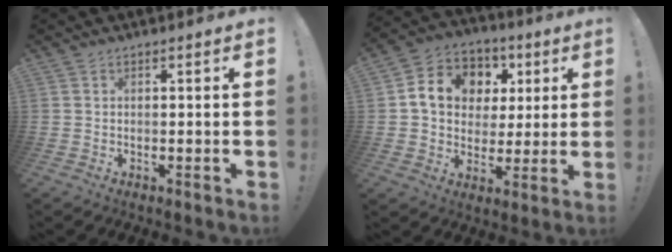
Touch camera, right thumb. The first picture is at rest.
{"total": 13.5, "force": [3.8, 11.2, 6.4], "torque": [-0.093, -0.009, 0.079]}